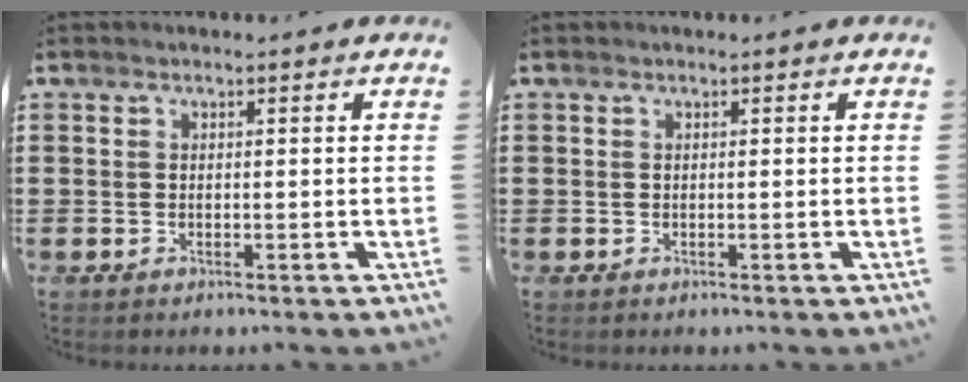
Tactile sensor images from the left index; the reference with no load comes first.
{"total": 0.0}